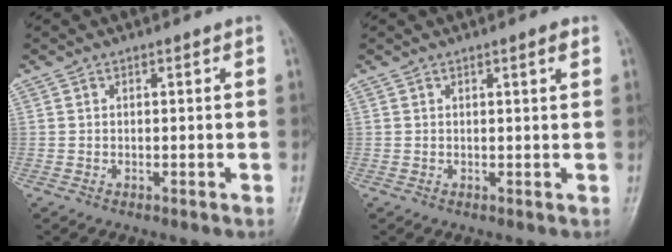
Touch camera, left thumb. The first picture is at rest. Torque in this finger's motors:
{"motor_torque": [-0.29, -0.23, -0.34, -0.09, -0.04]}